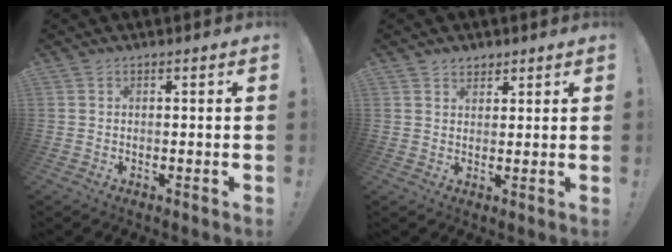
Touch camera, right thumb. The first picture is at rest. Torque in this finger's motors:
{"motor_torque": [-0.21, 0.30, 0.04, -0.08, 0.00]}